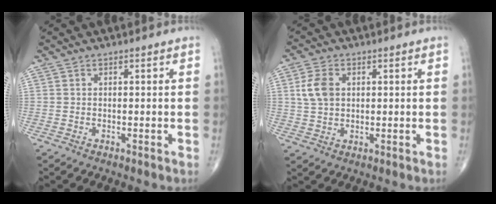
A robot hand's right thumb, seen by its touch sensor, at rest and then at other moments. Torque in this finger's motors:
{"motor_torque": [0.31, 1.26, 0.24, -0.06, 0.05]}